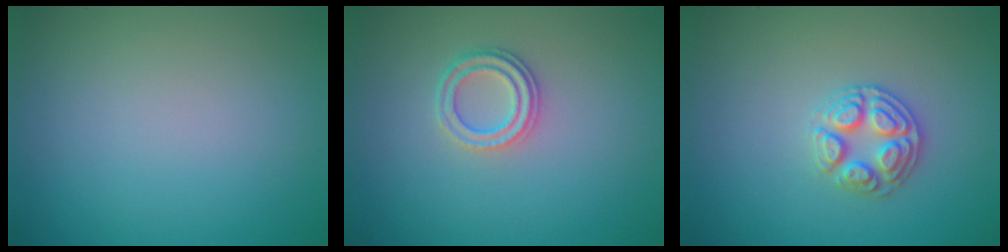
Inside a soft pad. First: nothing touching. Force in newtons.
{"total": 2.3, "press": 2.2, "slide": 0.8}
{"total": 2.9, "press": 2.9, "slide": 0.1}